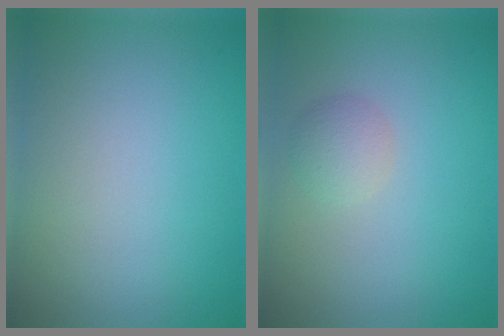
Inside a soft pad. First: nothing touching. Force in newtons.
{"total": 1.8, "press": 1.8, "slide": 0.1}